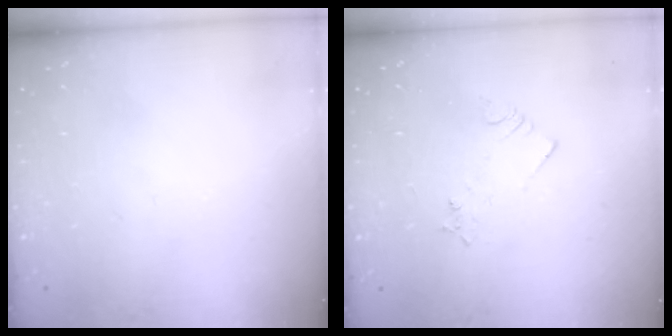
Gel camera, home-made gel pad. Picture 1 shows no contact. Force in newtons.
{"total": 2.1, "press": 2.1, "slide": 0.3}